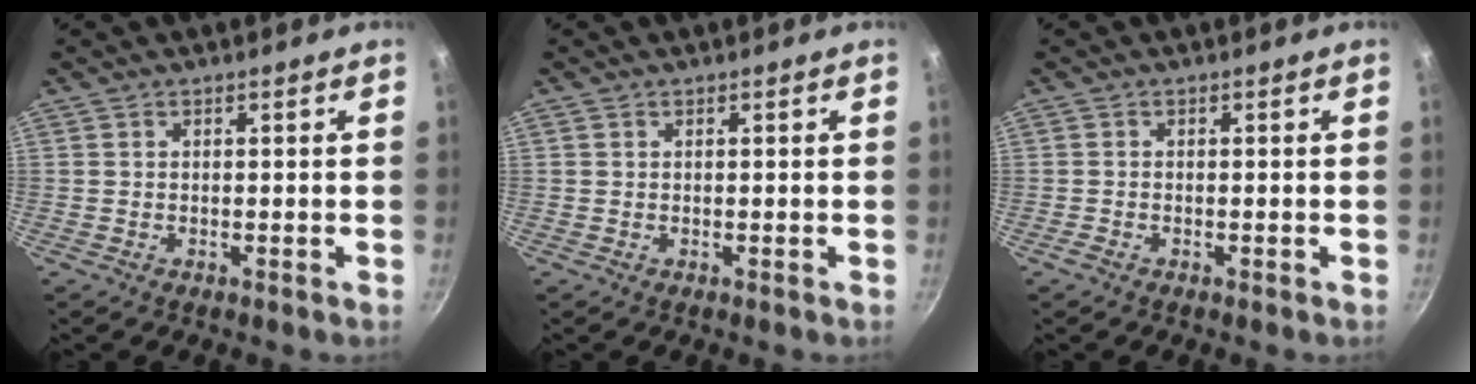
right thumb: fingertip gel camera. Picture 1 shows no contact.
{"total": 0.0}
{"total": 0.8, "force": [-0.7, 0.3, 0.3], "torque": [-0.014, 0.002, -0.017]}